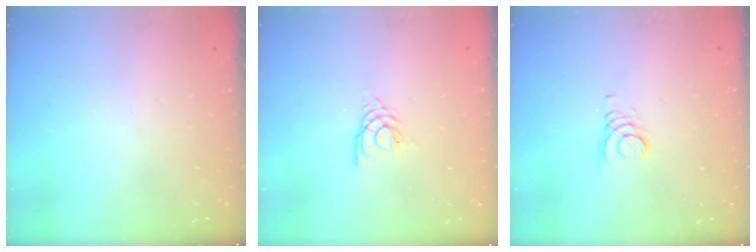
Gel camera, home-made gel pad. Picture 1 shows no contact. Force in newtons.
{"total": 2.5, "press": 2.4, "slide": 0.4}
{"total": 2.4, "press": 2.4, "slide": 0.2}